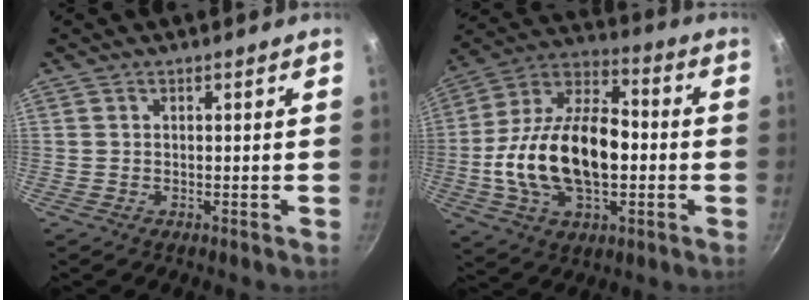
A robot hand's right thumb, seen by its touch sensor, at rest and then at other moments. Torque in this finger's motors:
{"motor_torque": [2.29, 2.73, 1.40, -1.36, 0.55]}